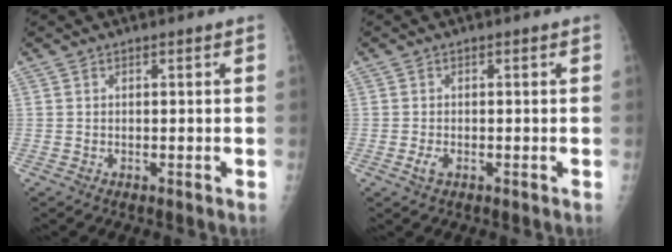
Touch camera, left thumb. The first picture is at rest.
{"total": 1.8, "force": [-0.7, 1.0, 1.3], "torque": [-0.026, -0.001, -0.014]}